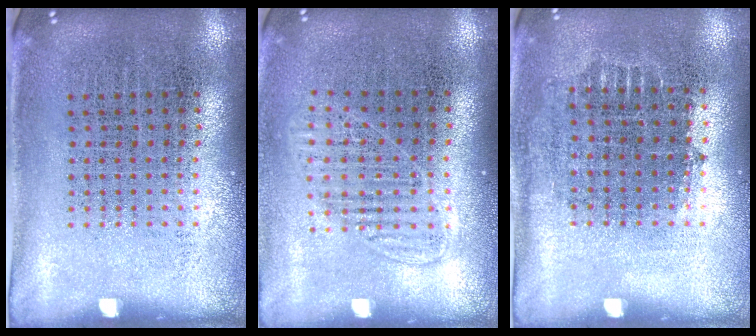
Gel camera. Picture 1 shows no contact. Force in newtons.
{"total": 1.3, "press": 1.1, "slide": 0.6}
{"total": 0.7, "press": 0.7, "slide": 0.3}